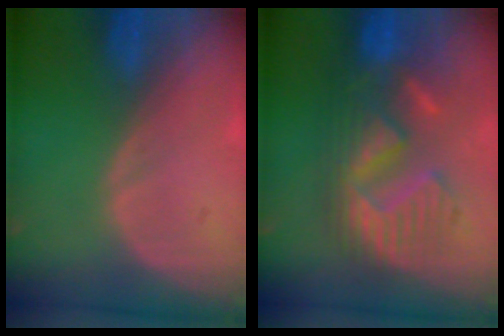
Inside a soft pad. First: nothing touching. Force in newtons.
{"total": 10.1, "press": 10.0, "slide": 0.6}